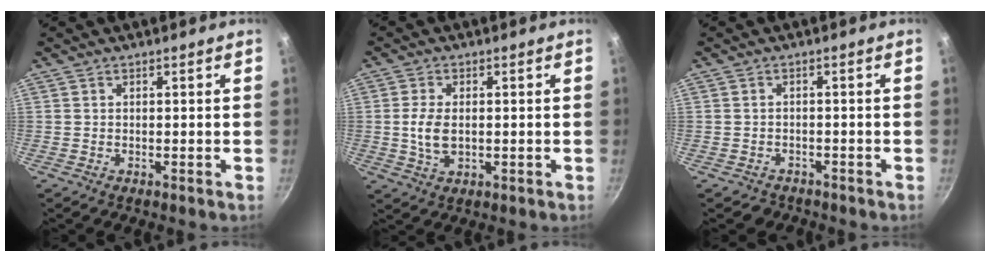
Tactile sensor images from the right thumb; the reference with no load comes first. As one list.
[{"total": 5.7, "force": [0.0, 3.3, 4.6], "torque": [-0.091, 0.002, 0.001]}, {"total": 2.5, "force": [-1.8, 1.7, 0.2], "torque": [0.007, 0.030, -0.022]}]